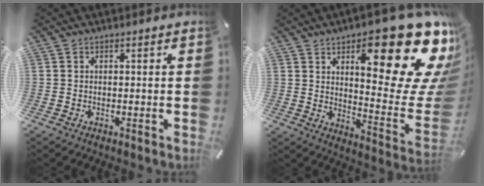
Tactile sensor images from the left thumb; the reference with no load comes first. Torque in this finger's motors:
{"motor_torque": [2.90, 2.11, 1.75, -1.03, 0.44]}